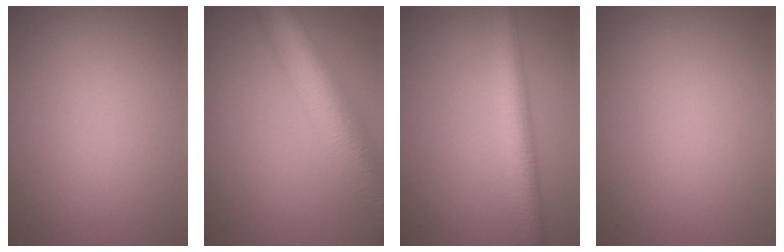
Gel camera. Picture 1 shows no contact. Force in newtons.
{"total": 10.2, "press": 10.2, "slide": 0.5}
{"total": 5.1, "press": 5.1, "slide": 0.2}
{"total": 0.0}